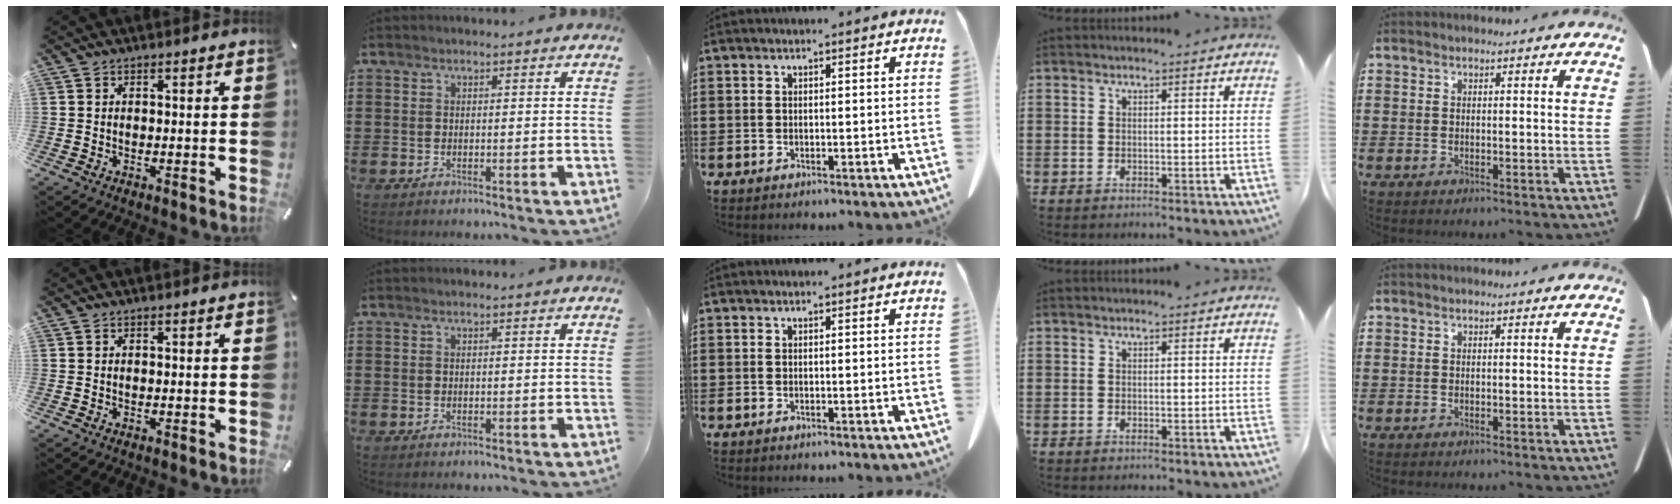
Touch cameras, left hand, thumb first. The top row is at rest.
{}